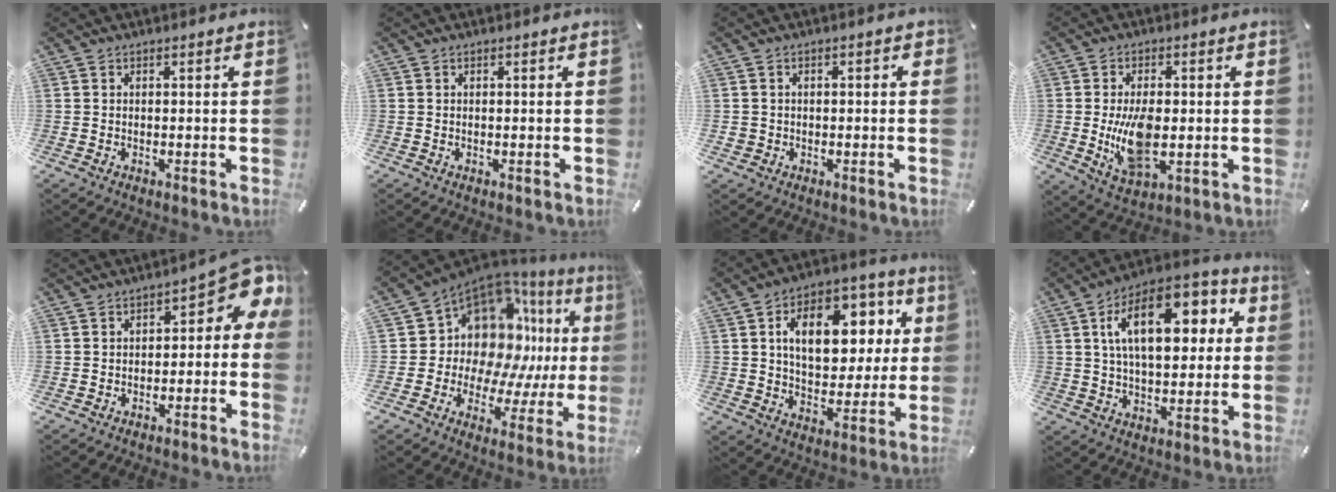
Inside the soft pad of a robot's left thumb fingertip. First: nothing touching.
{"total": 0.0}
{"total": 2.6, "force": [-0.8, 2.4, 0.8], "torque": [-0.016, 0.007, -0.018]}
{"total": 11.2, "force": [-0.6, 6.1, 9.4], "torque": [-0.182, -0.019, -0.011]}
{"total": 8.0, "force": [2.5, 4.1, 6.4], "torque": [-0.076, -0.029, 0.038]}
{"total": 14.1, "force": [5.0, 10.9, 7.3], "torque": [-0.110, -0.078, 0.098]}
{"total": 17.0, "force": [4.8, 10.8, 12.2], "torque": [-0.185, -0.001, 0.086]}
{"total": 18.1, "force": [5.8, 9.9, 14.1], "torque": [-0.233, -0.003, 0.095]}